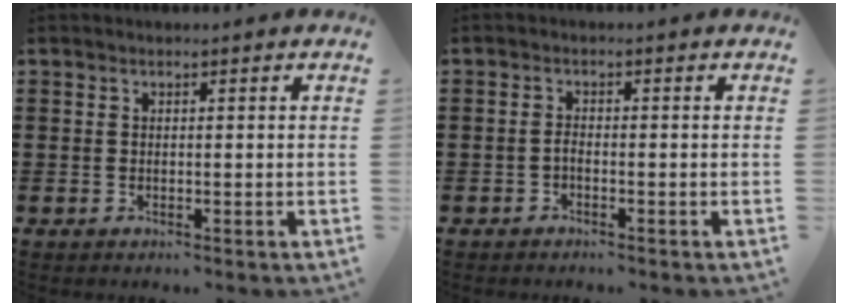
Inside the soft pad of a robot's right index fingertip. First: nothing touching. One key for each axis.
{"total": 0.9, "fx": -0.6, "fy": 0.1, "fz": 0.7, "tx": -0.016, "ty": -0.002, "tz": -0.009}